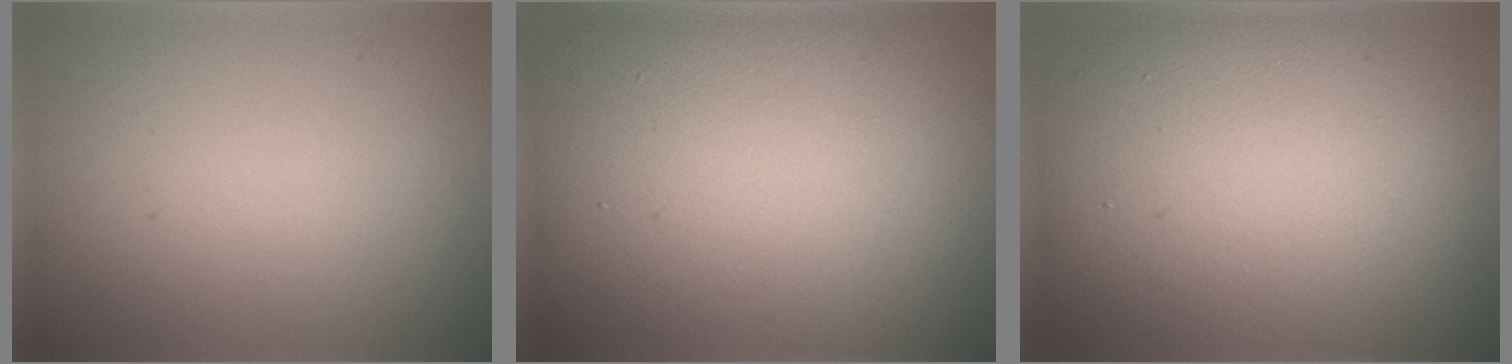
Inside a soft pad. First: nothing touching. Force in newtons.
{"total": 21.0, "press": 21.0, "slide": 0.8}
{"total": 15.7, "press": 15.6, "slide": 0.9}